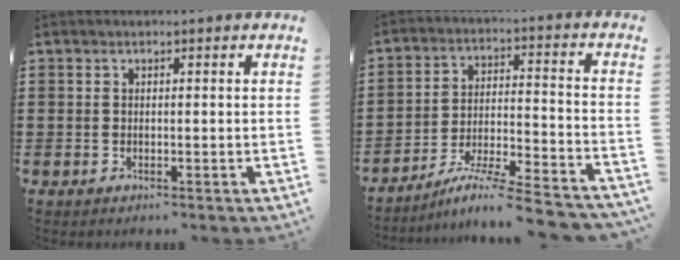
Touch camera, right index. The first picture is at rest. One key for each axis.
{"total": 8.3, "fx": -7.2, "fy": -0.1, "fz": 4.1, "tx": -0.072, "ty": -0.003, "tz": -0.143}